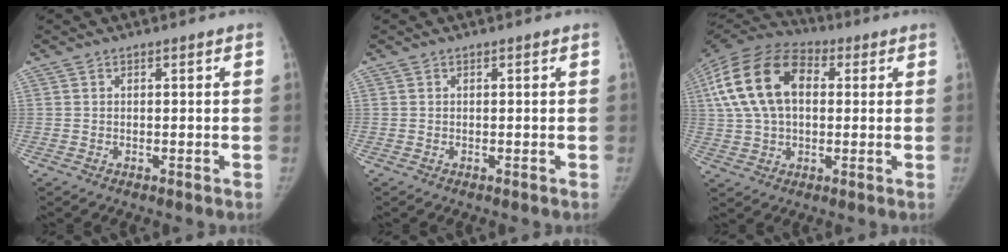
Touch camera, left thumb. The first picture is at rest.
{"total": 0.0}
{"total": 18.4, "force": [3.6, 11.9, 13.6], "torque": [-0.258, 0.024, 0.057]}